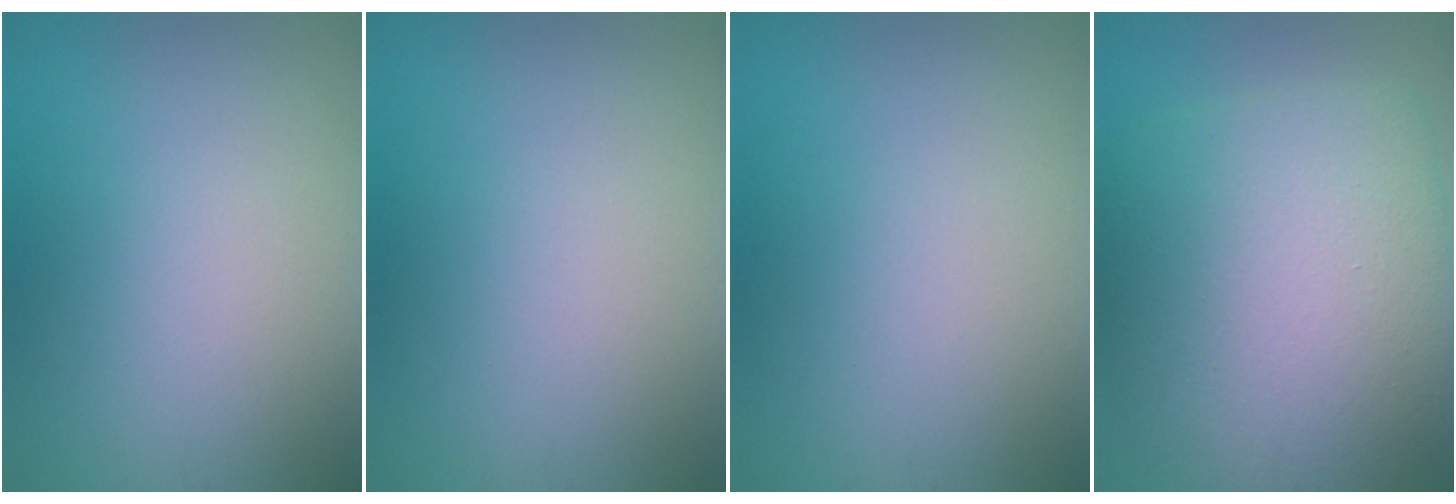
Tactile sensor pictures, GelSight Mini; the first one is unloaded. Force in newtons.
{"total": 0.0}
{"total": 0.0}
{"total": 13.1, "press": 13.1, "slide": 0.3}